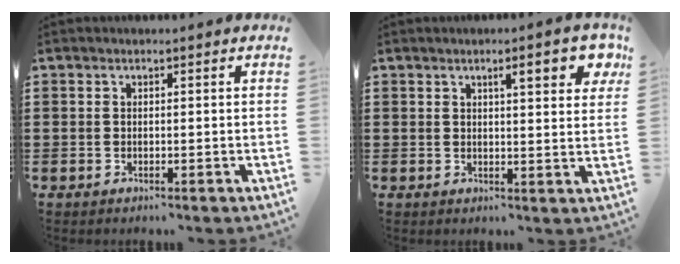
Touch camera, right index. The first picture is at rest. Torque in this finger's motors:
{"motor_torque": [0.56, 0.24, 0.18, 0.04]}